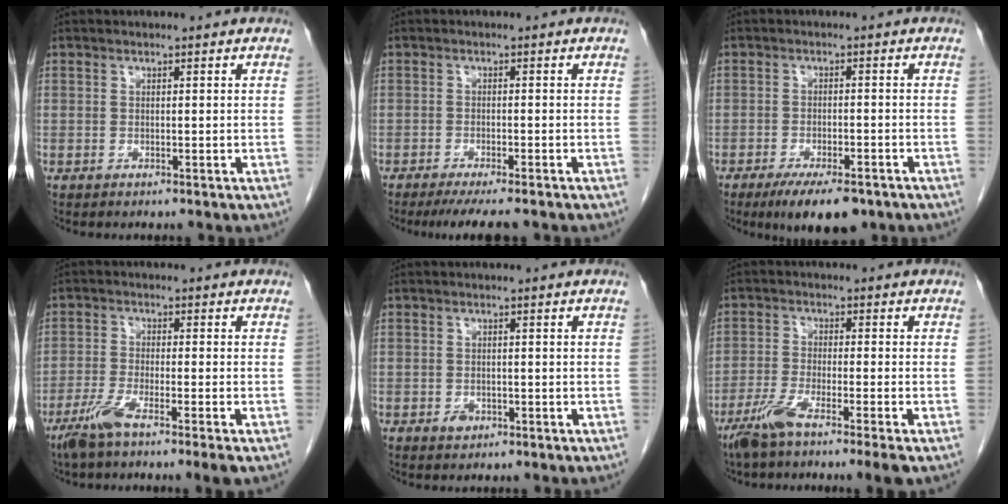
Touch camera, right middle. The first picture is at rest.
{"total": 6.9, "force": [-5.7, 0.6, 3.8], "torque": [-0.047, -0.012, -0.085]}
{"total": 8.4, "force": [-5.9, 2.5, 5.4], "torque": [-0.081, -0.011, -0.090]}
{"total": 6.2, "force": [-4.1, -0.4, 4.7], "torque": [-0.092, -0.018, -0.081]}
{"total": 1.3, "force": [-0.7, 0.9, 0.7], "torque": [-0.011, 0.002, -0.007]}
{"total": 7.4, "force": [-4.9, -0.5, 5.4], "torque": [-0.102, -0.020, -0.093]}